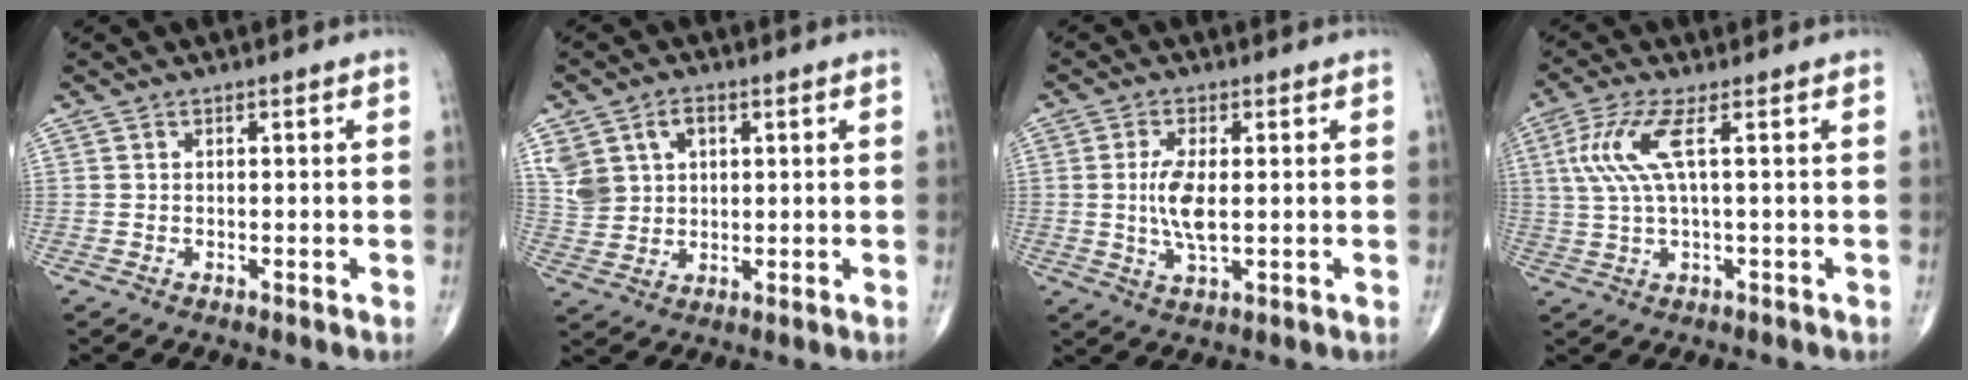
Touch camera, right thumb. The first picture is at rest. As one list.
[{"total": 7.8, "force": [3.0, 5.7, 4.3], "torque": [-0.066, -0.004, 0.067]}, {"total": 6.5, "force": [0.2, 2.4, 6.0], "torque": [-0.129, -0.011, 0.004]}, {"total": 7.5, "force": [1.9, 1.3, 7.1], "torque": [-0.193, 0.008, 0.039]}]